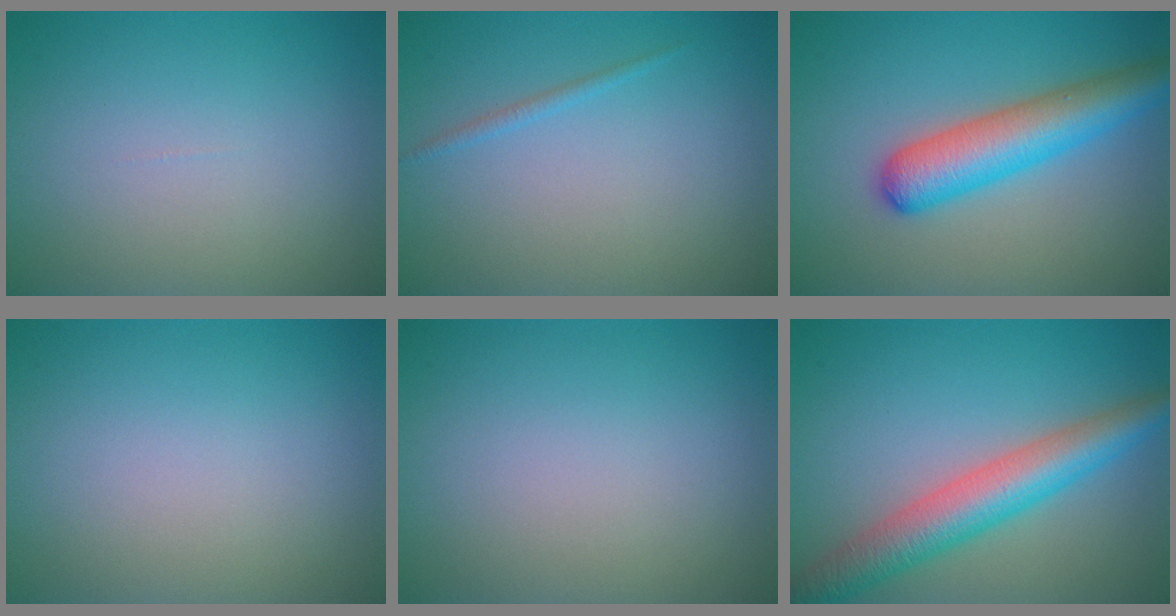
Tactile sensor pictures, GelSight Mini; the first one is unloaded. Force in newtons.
{"total": 0.8, "press": 0.8, "slide": 0.1}
{"total": 6.2, "press": 6.2, "slide": 0.2}
{"total": 0.0}
{"total": 0.0}
{"total": 6.5, "press": 6.5, "slide": 0.1}